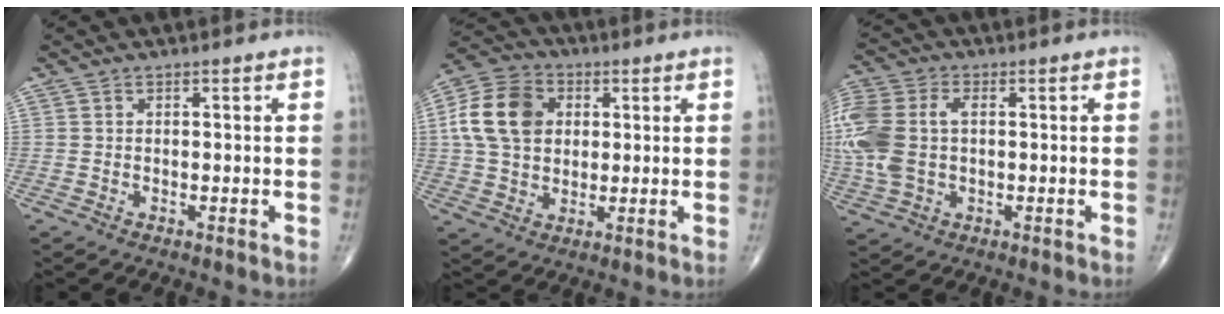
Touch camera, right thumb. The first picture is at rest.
{"total": 13.2, "force": [2.5, 9.9, 8.4], "torque": [-0.141, 0.011, 0.038]}
{"total": 15.3, "force": [0.7, 10.0, 11.6], "torque": [-0.308, 0.013, 0.015]}